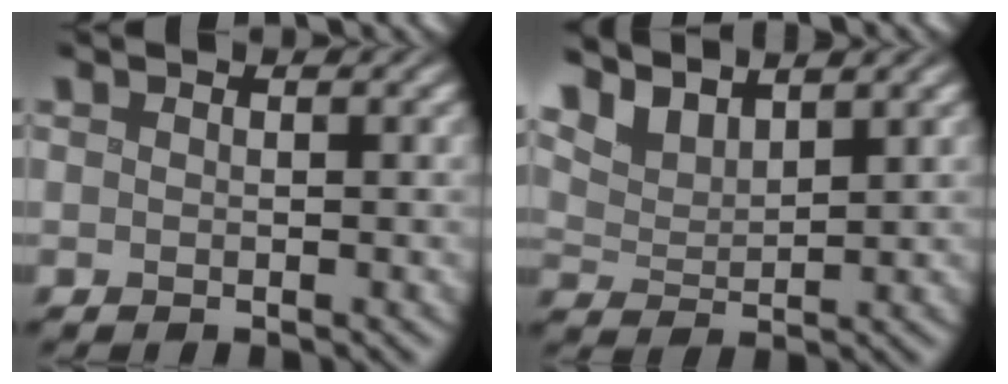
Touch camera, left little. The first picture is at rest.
{"total": 4.3, "force": [3.9, 1.0, 1.5], "torque": [-0.044, 0.005, 0.075]}